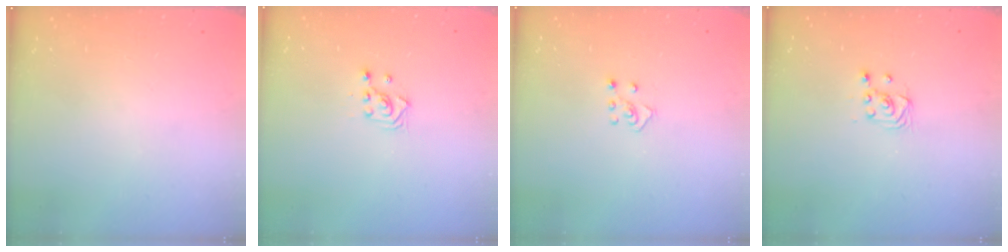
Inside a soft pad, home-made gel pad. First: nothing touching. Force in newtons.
{"total": 2.3, "press": 2.3, "slide": 0.3}
{"total": 4.6, "press": 4.6, "slide": 0.3}
{"total": 2.5, "press": 2.2, "slide": 1.1}